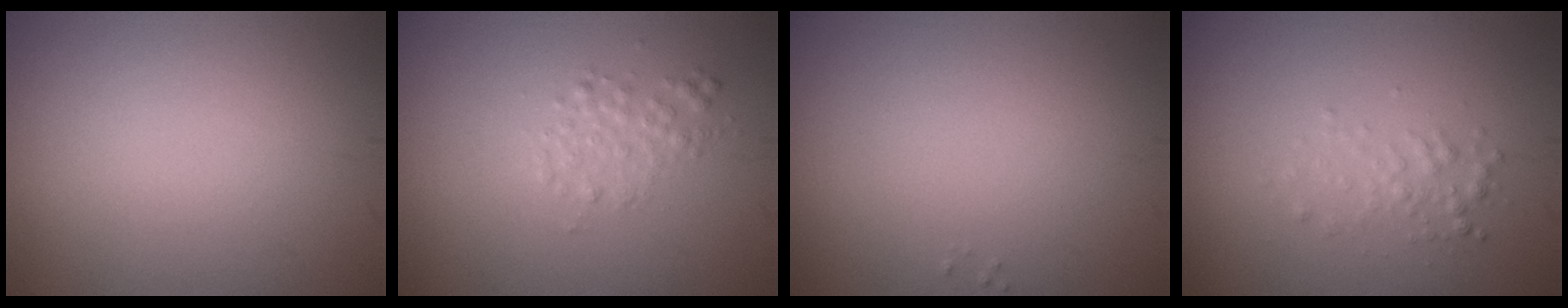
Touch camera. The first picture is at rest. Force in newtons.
{"total": 1.7, "press": 1.7, "slide": 0.0}
{"total": 0.0}
{"total": 1.5, "press": 1.5, "slide": 0.1}